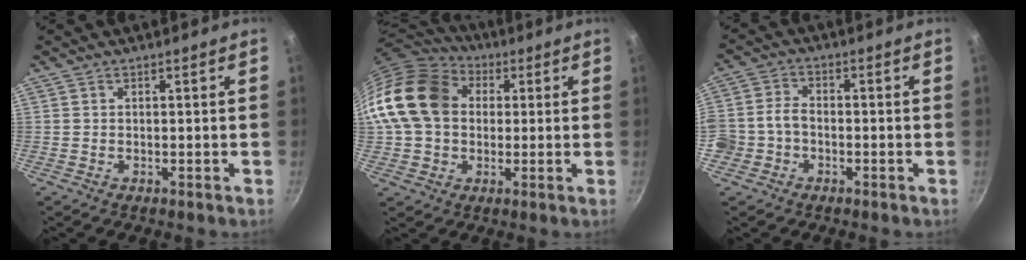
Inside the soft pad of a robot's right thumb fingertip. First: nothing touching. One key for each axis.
{"total": 18.0, "fx": 2.7, "fy": 14.0, "fz": 11.0, "tx": -0.192, "ty": 0.034, "tz": 0.036}
{"total": 5.6, "fx": -1.9, "fy": 4.5, "fz": 2.8, "tx": -0.046, "ty": 0.029, "tz": -0.044}